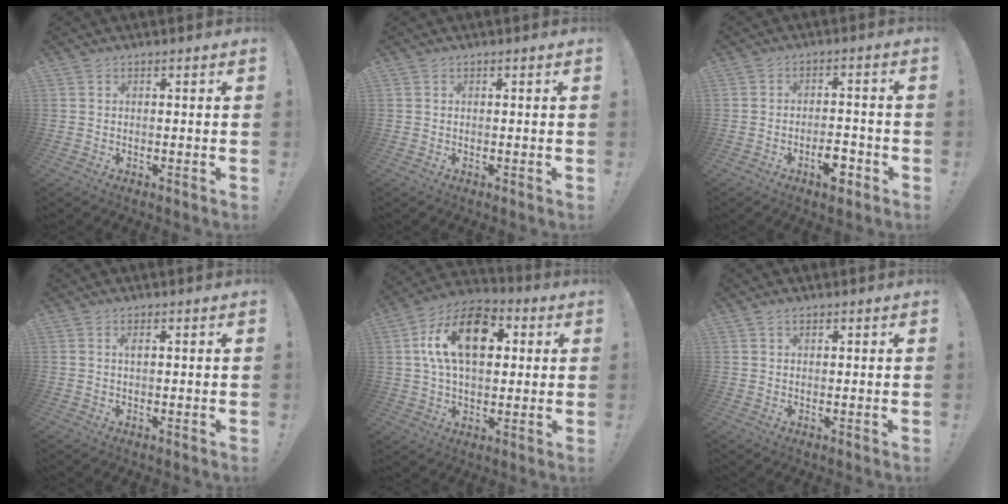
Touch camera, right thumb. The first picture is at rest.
{"total": 0.0}
{"total": 6.4, "force": [-3.5, 3.0, 4.5], "torque": [-0.054, 0.019, -0.057]}
{"total": 0.9, "force": [0.5, 0.2, 0.8], "torque": [-0.007, -0.001, 0.007]}
{"total": 18.4, "force": [5.3, 11.2, 13.6], "torque": [-0.222, -0.002, 0.089]}
{"total": 1.3, "force": [0.9, 0.7, 0.5], "torque": [-0.003, -0.002, 0.015]}